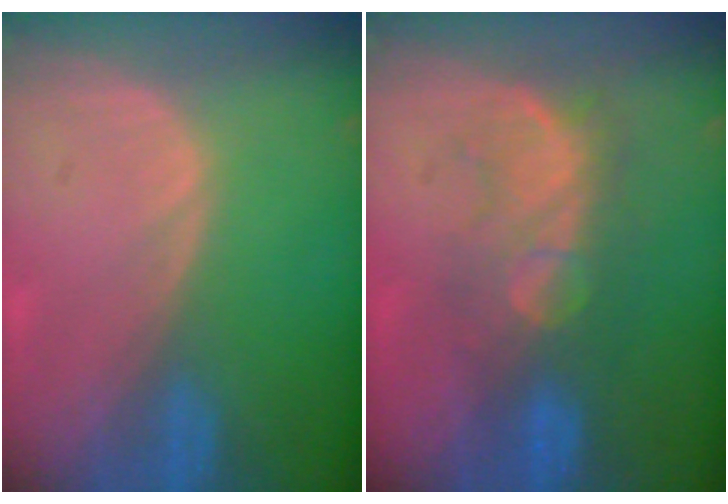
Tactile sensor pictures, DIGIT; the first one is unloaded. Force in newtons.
{"total": 8.1, "press": 7.8, "slide": 2.4}